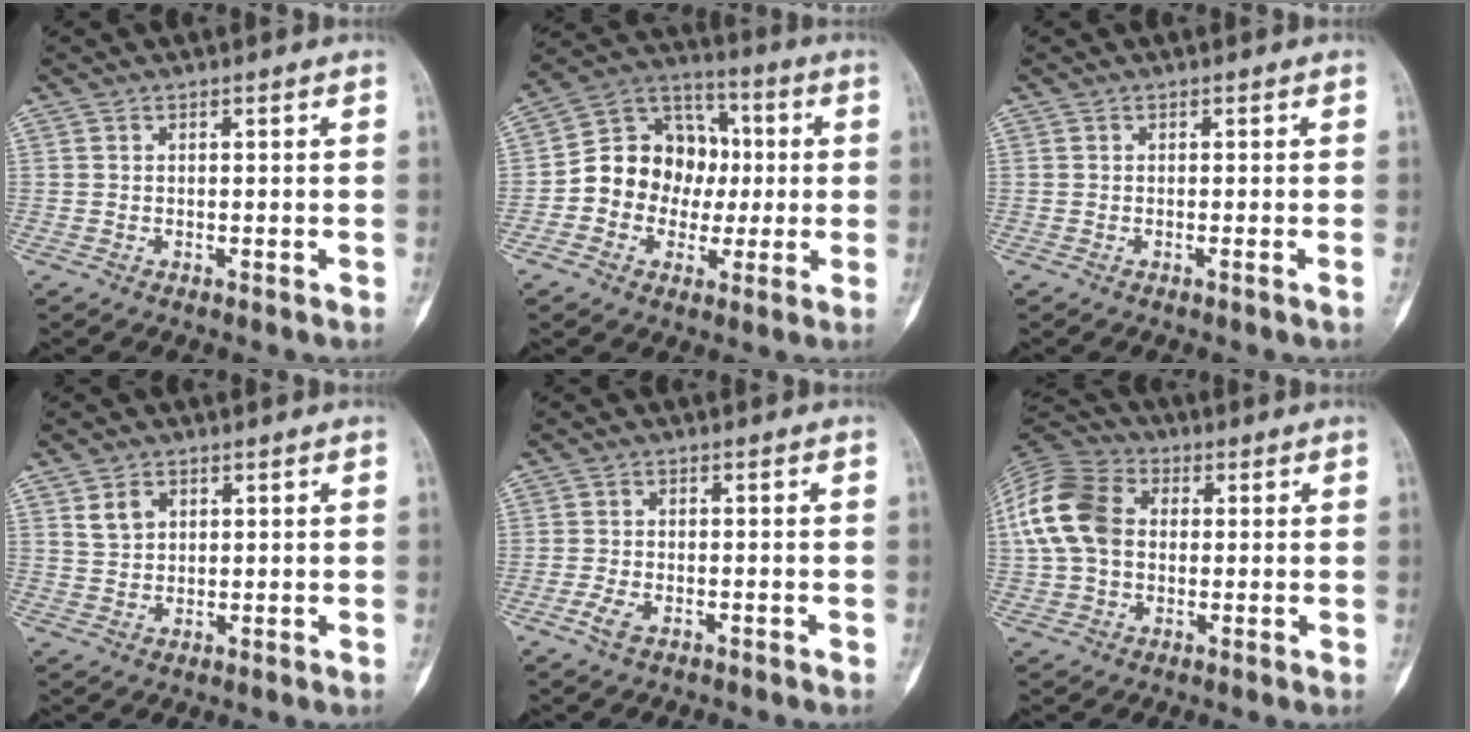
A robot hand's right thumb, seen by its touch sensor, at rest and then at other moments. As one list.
[{"total": 14.5, "force": [-0.8, 12.4, 7.6], "torque": [-0.074, 0.039, -0.021]}, {"total": 0.7, "force": [-0.3, -0.3, 0.6], "torque": [-0.004, 0.002, -0.008]}, {"total": 3.7, "force": [1.7, 2.7, 1.9], "torque": [-0.024, -0.006, 0.035]}, {"total": 2.9, "force": [-1.5, 1.5, 2.0], "torque": [-0.044, 0.005, -0.029]}, {"total": 13.9, "force": [1.3, 10.3, 9.2], "torque": [-0.177, 0.028, 0.016]}]